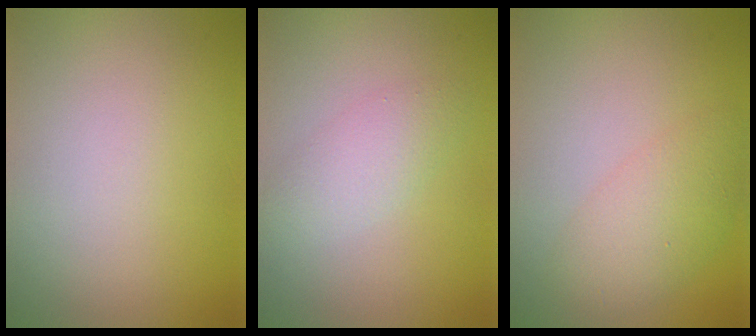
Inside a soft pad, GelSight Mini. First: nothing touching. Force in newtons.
{"total": 2.2, "press": 2.2, "slide": 0.0}
{"total": 3.8, "press": 3.8, "slide": 0.1}